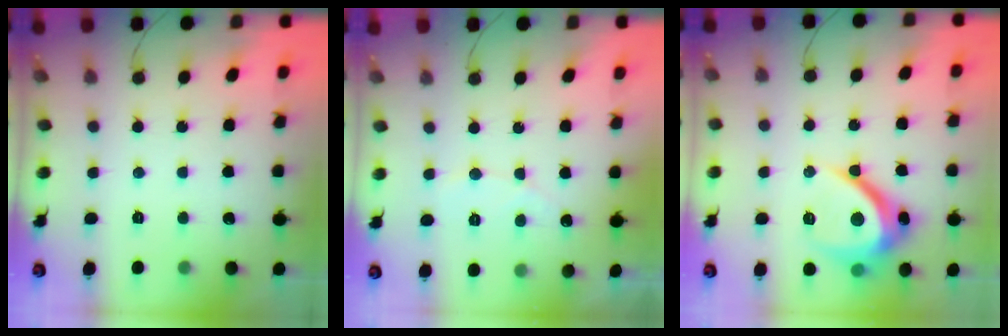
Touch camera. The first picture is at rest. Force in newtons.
{"total": 3.7, "press": 3.7, "slide": 0.3}
{"total": 11.7, "press": 11.7, "slide": 1.3}